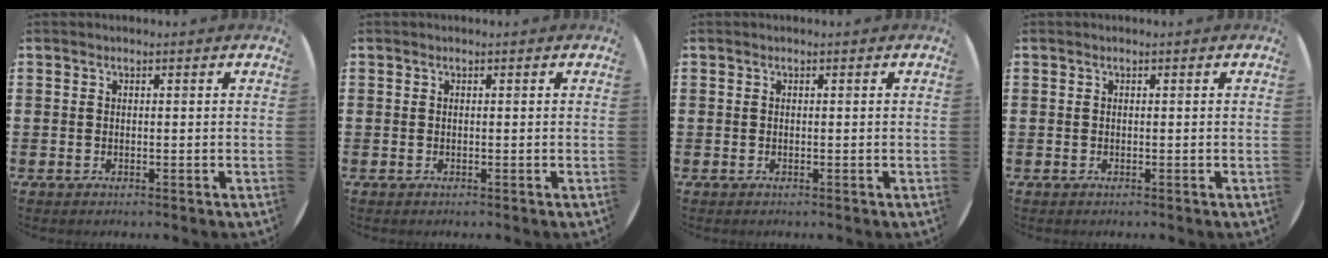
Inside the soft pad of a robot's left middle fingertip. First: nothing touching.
{"total": 0.0}
{"total": 0.0}
{"total": 0.0}